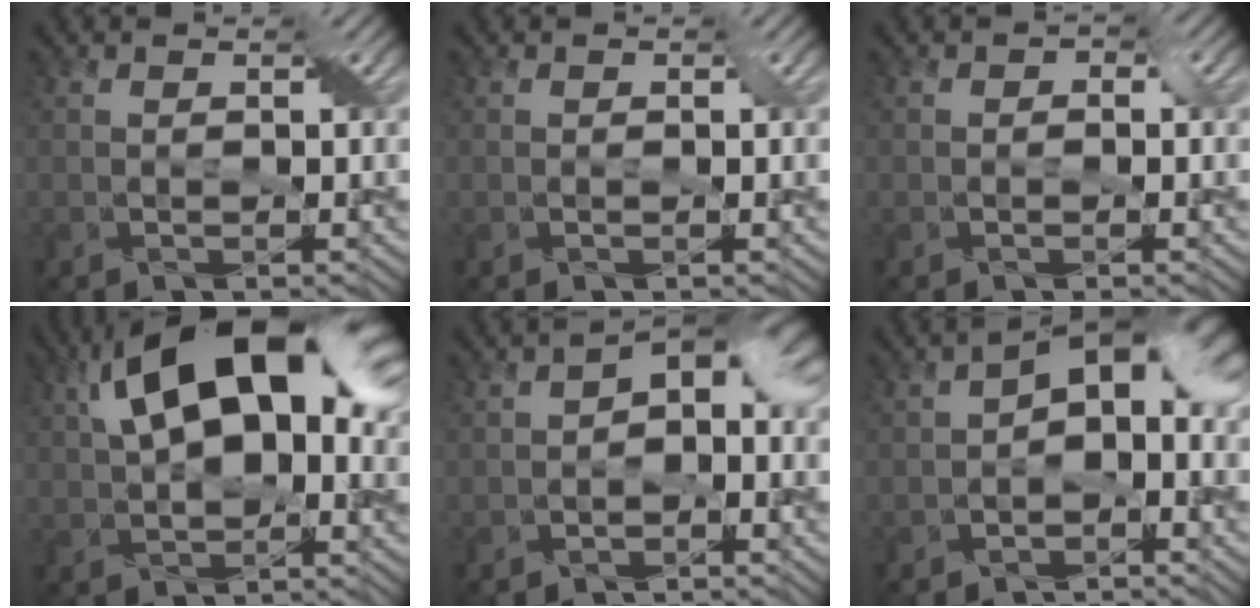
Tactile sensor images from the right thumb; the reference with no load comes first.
{"total": 0.0}
{"total": 1.0, "force": [-0.3, 0.8, 0.6], "torque": [-0.008, -0.002, -0.006]}
{"total": 16.6, "force": [5.0, 8.8, 13.2], "torque": [-0.218, 0.050, 0.063]}
{"total": 6.2, "force": [-0.8, 4.0, 4.7], "torque": [-0.056, 0.001, -0.022]}
{"total": 7.2, "force": [-1.0, 4.4, 5.6], "torque": [-0.076, 0.005, -0.028]}